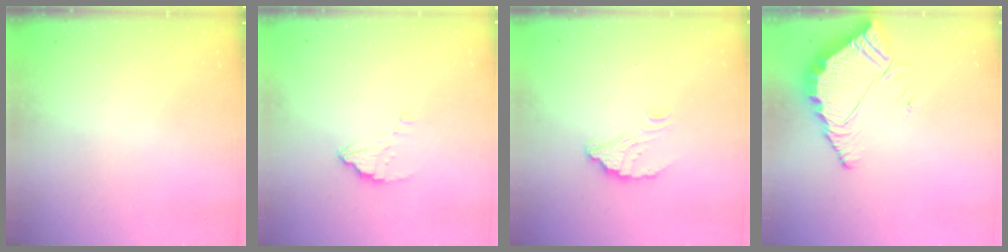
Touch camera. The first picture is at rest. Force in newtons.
{"total": 2.5, "press": 2.5, "slide": 0.2}
{"total": 4.3, "press": 4.3, "slide": 0.1}
{"total": 6.8, "press": 6.8, "slide": 0.4}